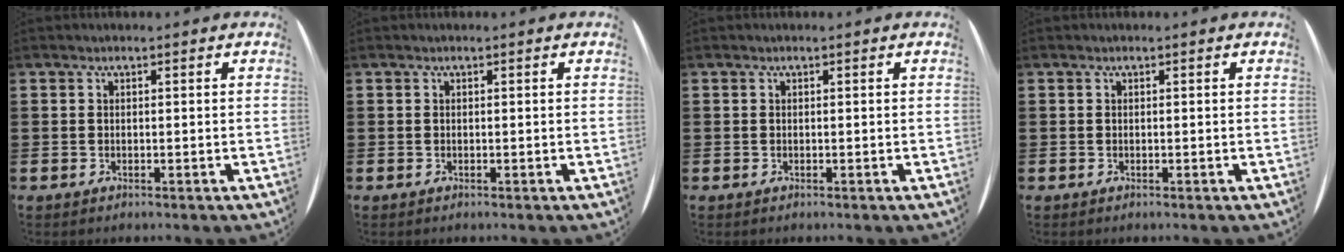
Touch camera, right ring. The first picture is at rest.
{"total": 0.0}
{"total": 0.0}
{"total": 0.0}